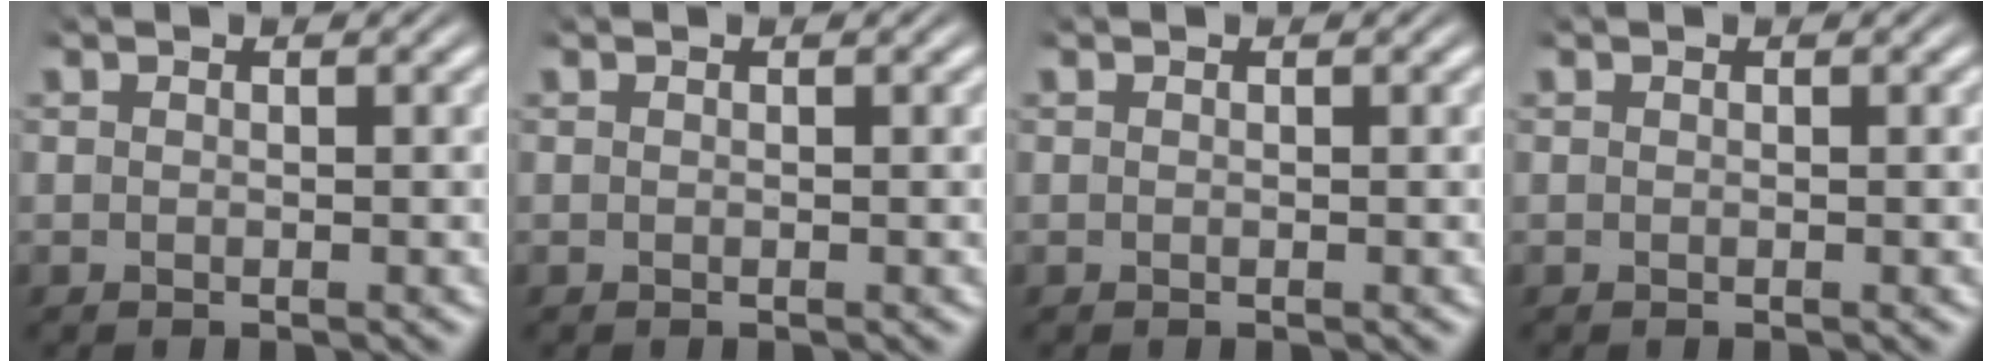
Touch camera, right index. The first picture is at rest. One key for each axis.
{"total": 0.0}
{"total": 0.0}
{"total": 0.0}